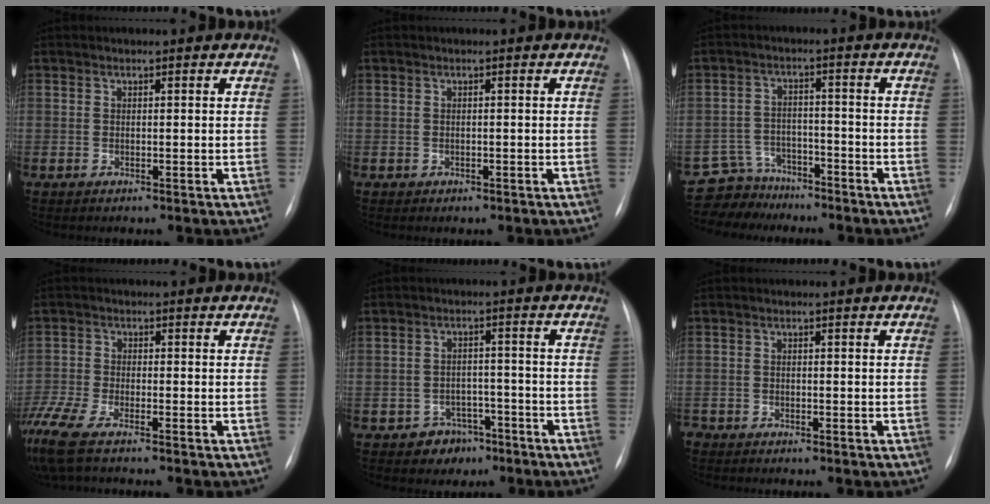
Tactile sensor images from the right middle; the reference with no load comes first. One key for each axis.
{"total": 0.6, "fx": -0.2, "fy": 0.6, "fz": 0.1, "tx": -0.003, "ty": 0.003, "tz": 0.001}
{"total": 6.6, "fx": -5.7, "fy": 3.2, "fz": -1.0, "tx": 0.018, "ty": 0.015, "tz": -0.100}
{"total": 10.4, "fx": -8.2, "fy": 2.2, "fz": 6.0, "tx": -0.141, "ty": -0.018, "tz": -0.152}
{"total": 4.6, "fx": -2.9, "fy": 3.5, "fz": 0.7, "tx": -0.001, "ty": 0.017, "tz": -0.035}
{"total": 2.4, "fx": -2.1, "fy": 0.9, "fz": 0.5, "tx": -0.007, "ty": -0.004, "tz": -0.033}